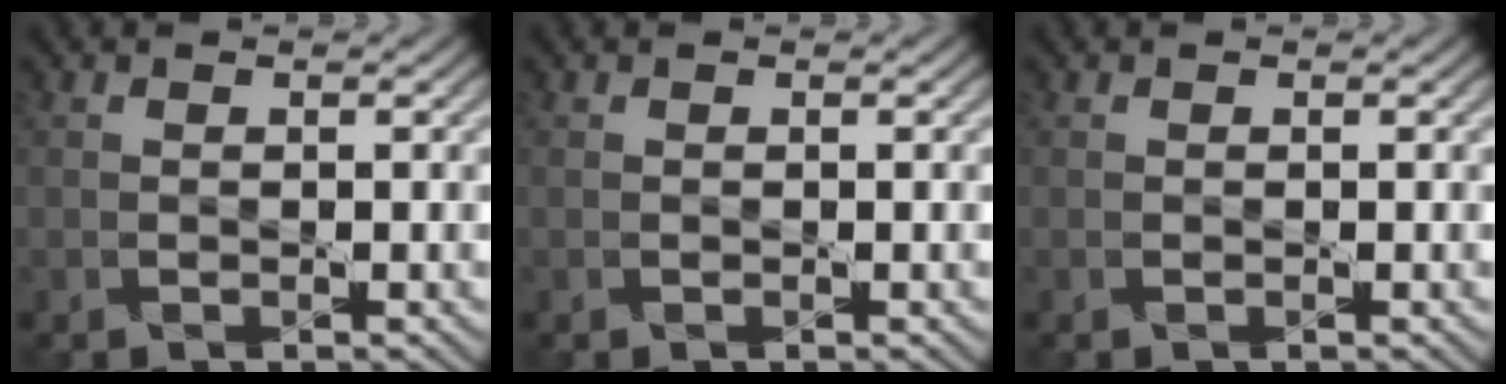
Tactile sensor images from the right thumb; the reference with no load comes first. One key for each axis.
{"total": 0.0}
{"total": 0.0}